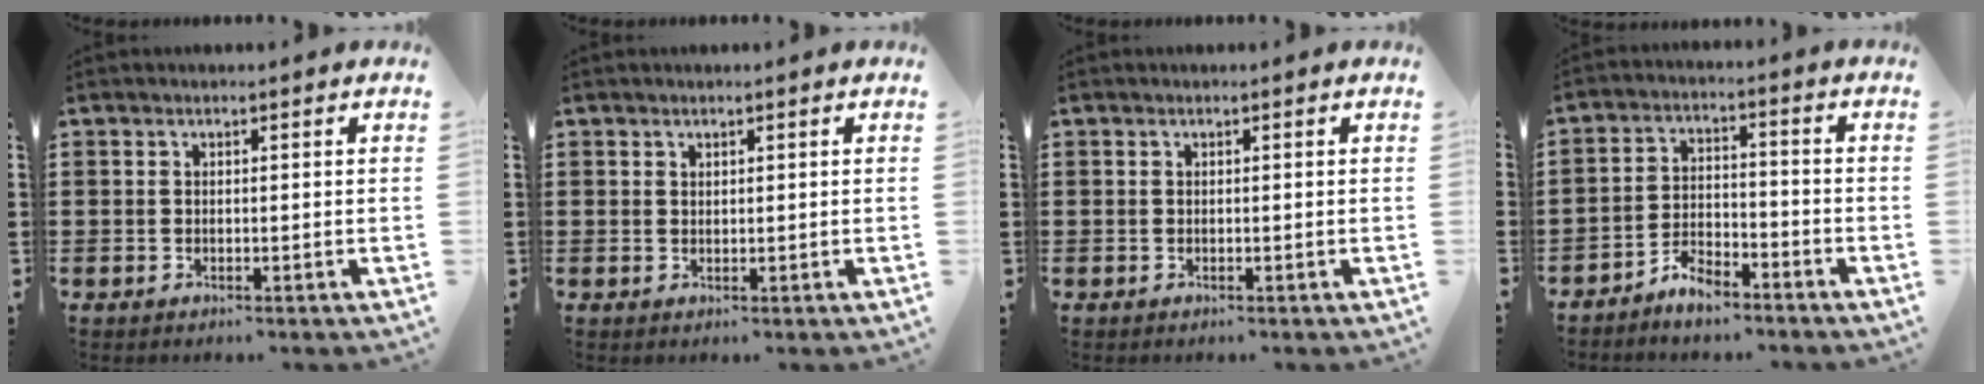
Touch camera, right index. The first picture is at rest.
{"total": 0.7, "force": [0.6, 0.3, 0.1], "torque": [-0.003, 0.000, 0.012]}
{"total": 0.0}
{"total": 4.5, "force": [-4.3, 0.9, 0.9], "torque": [-0.018, 0.009, -0.085]}